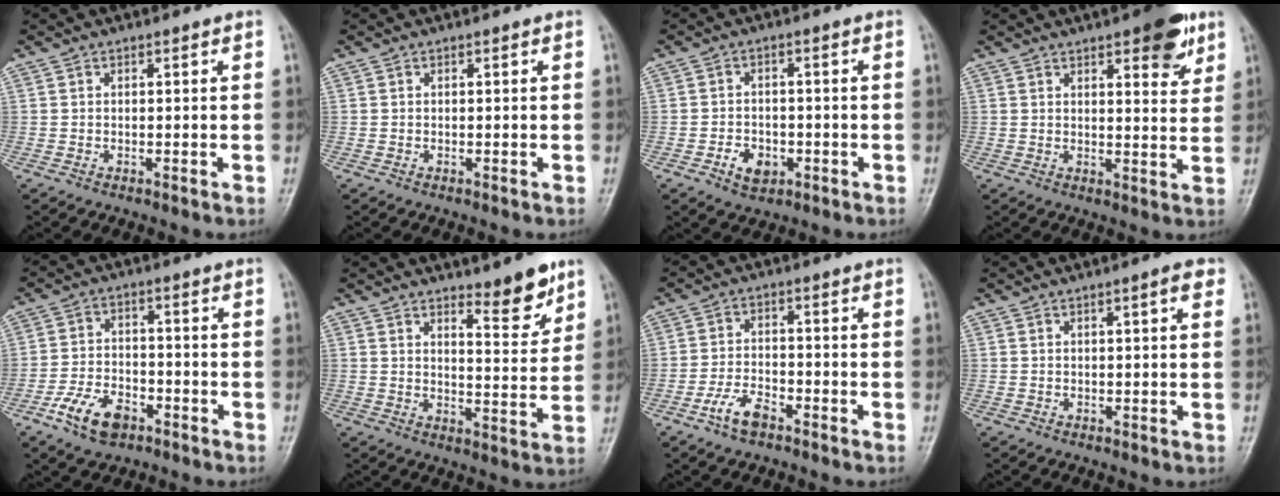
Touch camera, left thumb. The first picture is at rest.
{"total": 0.0}
{"total": 4.7, "force": [-1.9, 3.4, 2.6], "torque": [-0.031, 0.011, -0.028]}
{"total": 9.0, "force": [5.2, 3.1, 6.7], "torque": [-0.067, -0.022, 0.064]}
{"total": 8.3, "force": [-4.6, 4.8, 4.9], "torque": [-0.083, 0.020, -0.086]}
{"total": 7.7, "force": [5.6, 2.0, 4.9], "torque": [-0.053, -0.049, 0.083]}
{"total": 5.2, "force": [-3.4, 2.4, 3.2], "torque": [-0.065, 0.020, -0.066]}
{"total": 2.7, "force": [1.2, 0.4, 2.3], "torque": [-0.029, 0.000, 0.015]}